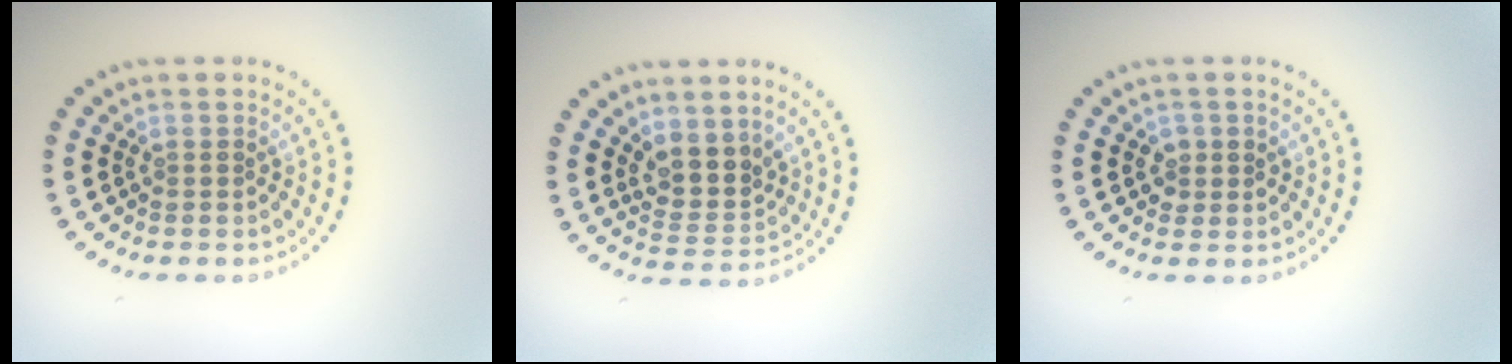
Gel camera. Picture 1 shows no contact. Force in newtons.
{"total": 2.9, "press": 2.4, "slide": 1.7}
{"total": 1.1, "press": 1.1, "slide": 0.4}